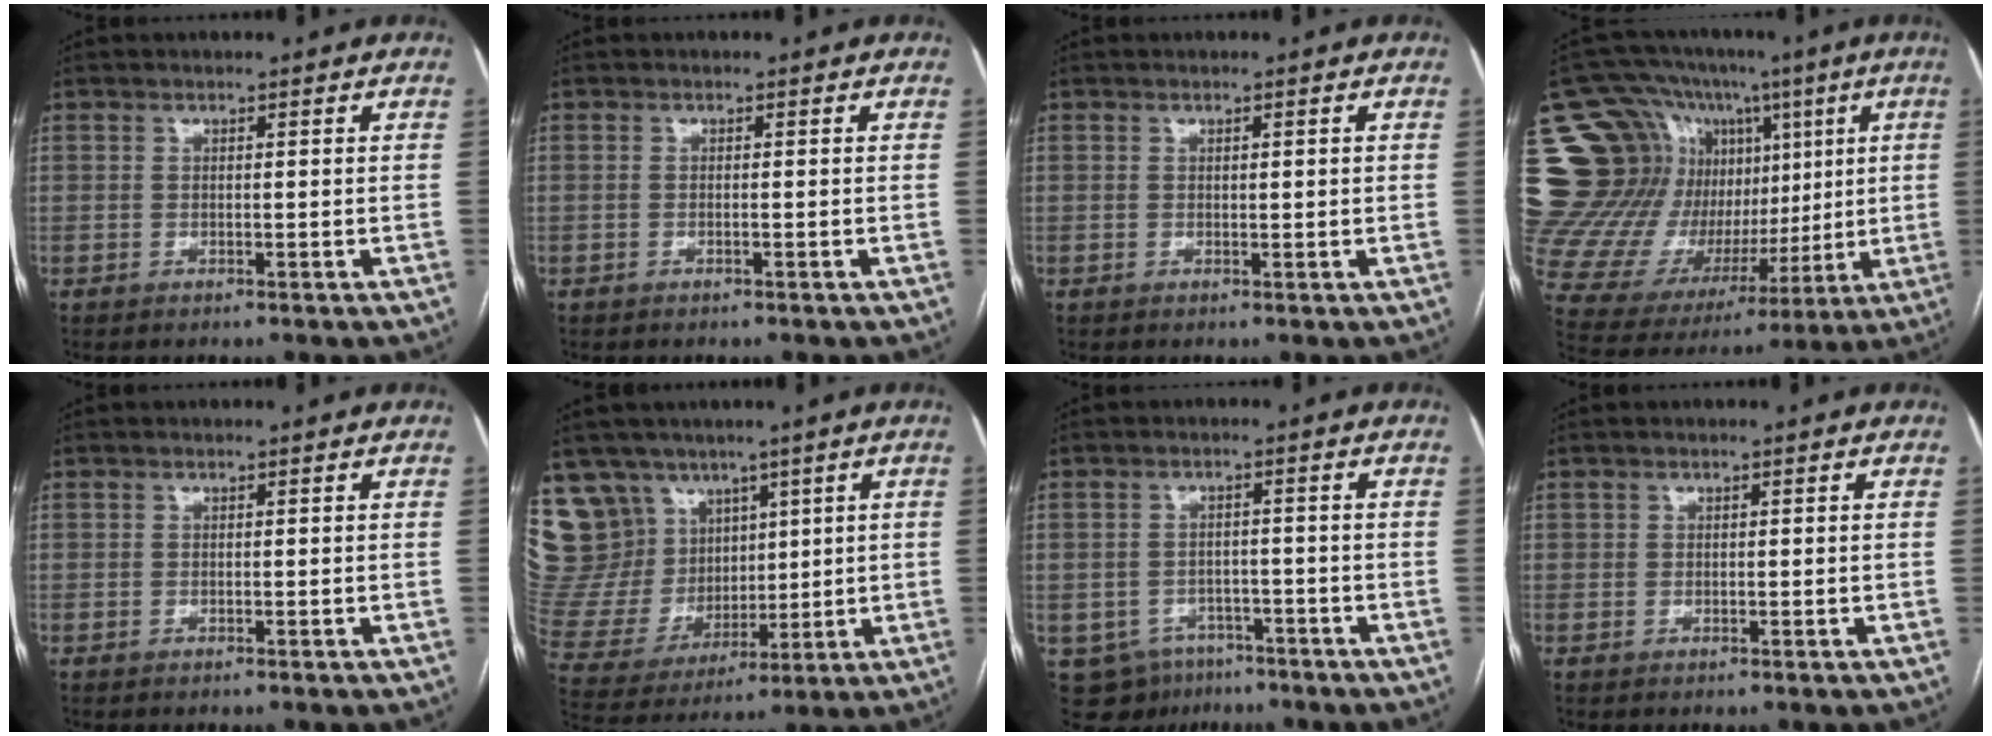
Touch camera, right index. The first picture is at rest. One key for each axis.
{"total": 0.0}
{"total": 0.7, "fx": 0.2, "fy": 0.1, "fz": 0.7, "tx": -0.014, "ty": 0.001, "tz": 0.004}
{"total": 25.6, "fx": 6.7, "fy": 19.7, "fz": 14.9, "tx": -0.269, "ty": 0.104, "tz": 0.145}
{"total": 0.0}
{"total": 16.3, "fx": 10.1, "fy": 12.1, "fz": 4.0, "tx": -0.102, "ty": 0.055, "tz": 0.219}
{"total": 8.3, "fx": -5.0, "fy": 6.4, "fz": 2.0, "tx": -0.039, "ty": 0.009, "tz": -0.063}
{"total": 0.6, "fx": 0.3, "fy": 0.6, "fz": 0.0, "tx": 0.005, "ty": 0.004, "tz": 0.005}